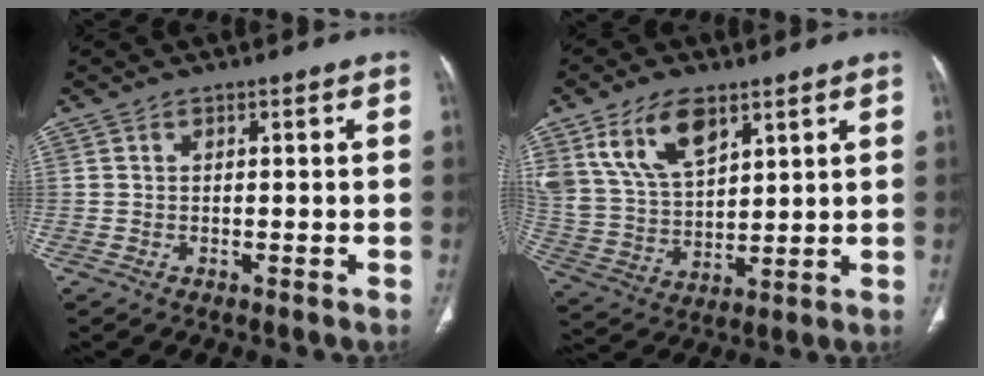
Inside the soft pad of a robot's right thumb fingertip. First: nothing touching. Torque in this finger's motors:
{"motor_torque": [0.93, 2.68, 1.17, 0.93, 0.45]}